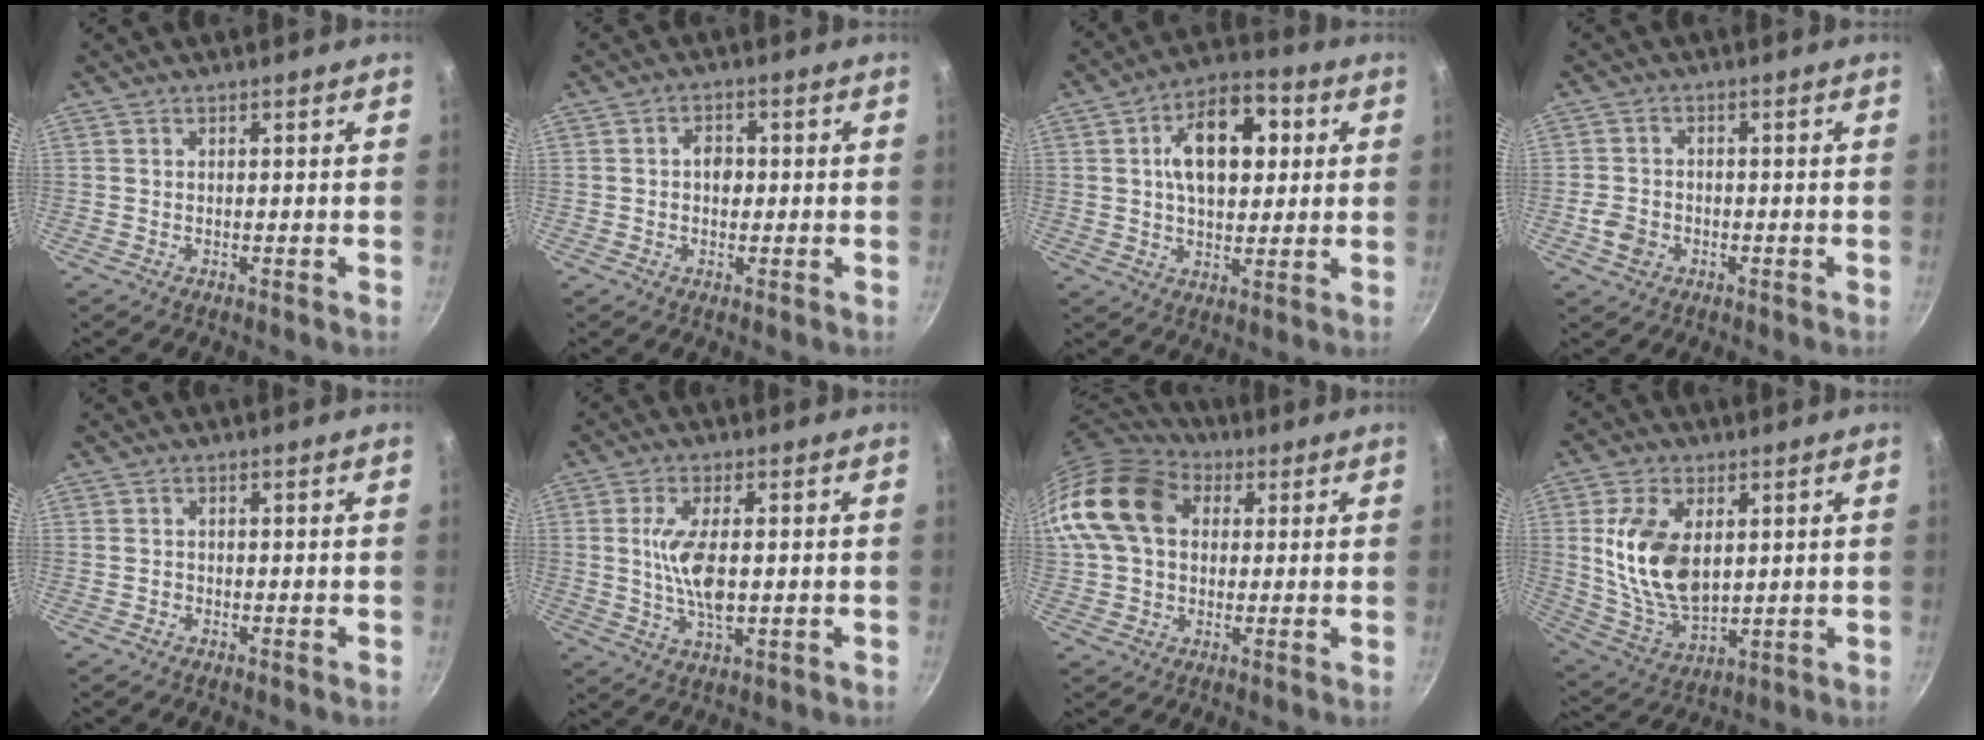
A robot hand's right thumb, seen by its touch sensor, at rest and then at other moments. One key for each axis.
{"total": 3.4, "fx": 0.0, "fy": 2.6, "fz": 2.1, "tx": -0.013, "ty": 0.007, "tz": -0.003}
{"total": 14.8, "fx": 3.2, "fy": 8.9, "fz": 11.3, "tx": -0.136, "ty": 0.008, "tz": 0.040}
{"total": 4.2, "fx": -1.6, "fy": 3.3, "fz": 2.0, "tx": -0.035, "ty": 0.016, "tz": -0.033}
{"total": 0.8, "fx": -0.3, "fy": 0.7, "fz": 0.2, "tx": -0.002, "ty": 0.003, "tz": -0.004}
{"total": 6.9, "fx": 0.3, "fy": 2.4, "fz": 6.5, "tx": -0.133, "ty": -0.005, "tz": 0.007}
{"total": 16.7, "fx": 3.7, "fy": 12.7, "fz": 10.2, "tx": -0.177, "ty": 0.027, "tz": 0.054}
{"total": 15.1, "fx": 2.8, "fy": 9.0, "fz": 11.8, "tx": -0.209, "ty": -0.024, "tz": 0.064}